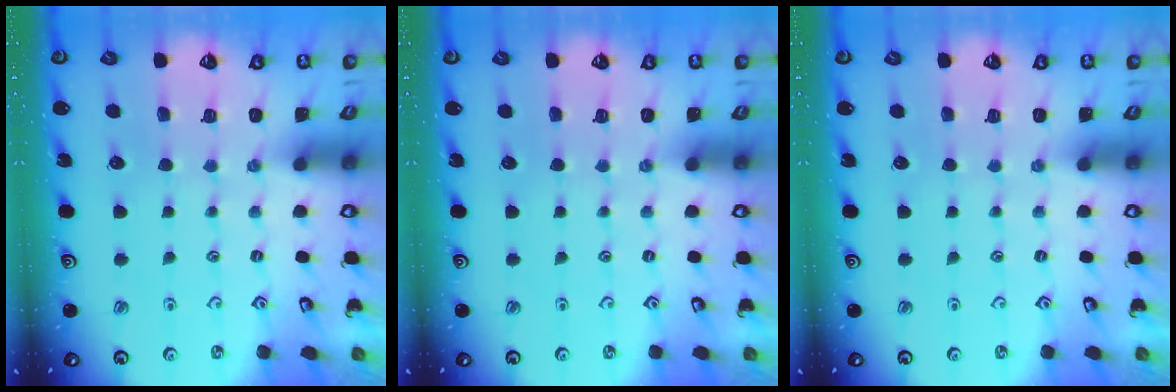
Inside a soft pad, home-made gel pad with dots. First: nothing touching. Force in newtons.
{"total": 0.0}
{"total": 0.0}